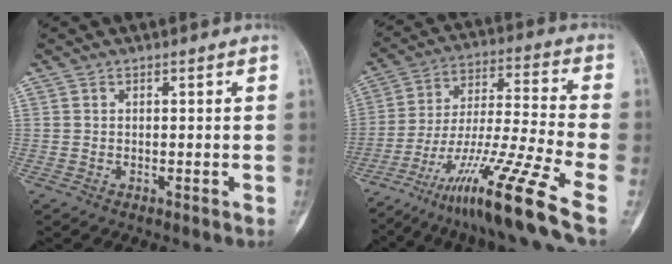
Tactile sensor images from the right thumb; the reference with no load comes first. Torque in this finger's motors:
{"motor_torque": [0.89, -0.68, 1.44, -1.33, 0.41]}